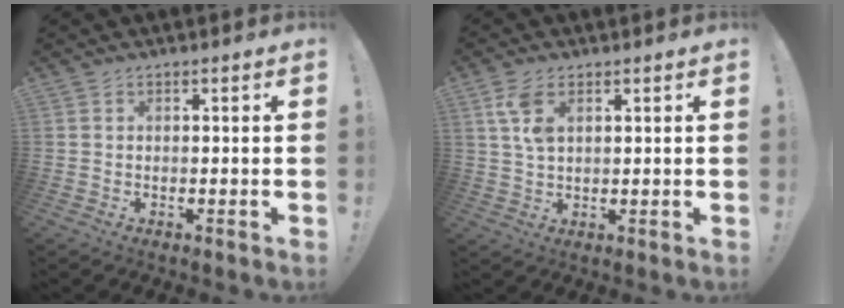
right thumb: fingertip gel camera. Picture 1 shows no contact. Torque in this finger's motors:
{"motor_torque": [0.45, 0.46, 0.25, 0.25, 0.03]}